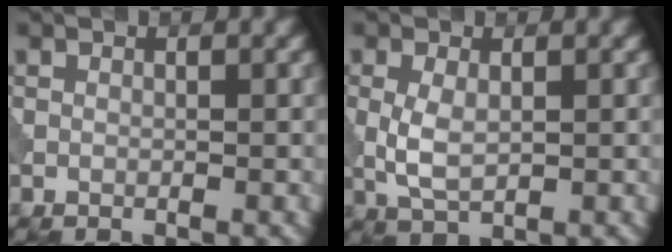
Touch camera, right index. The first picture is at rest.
{"total": 3.0, "force": [0.0, 1.6, 2.5], "torque": [-0.060, -0.001, 0.004]}